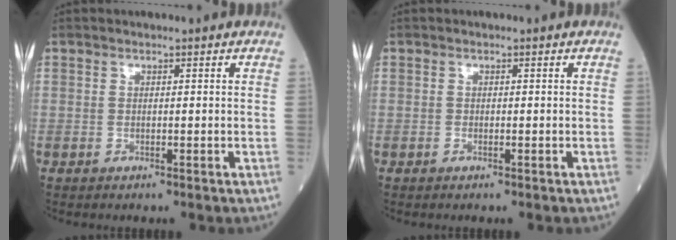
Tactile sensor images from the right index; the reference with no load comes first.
{"total": 0.0}